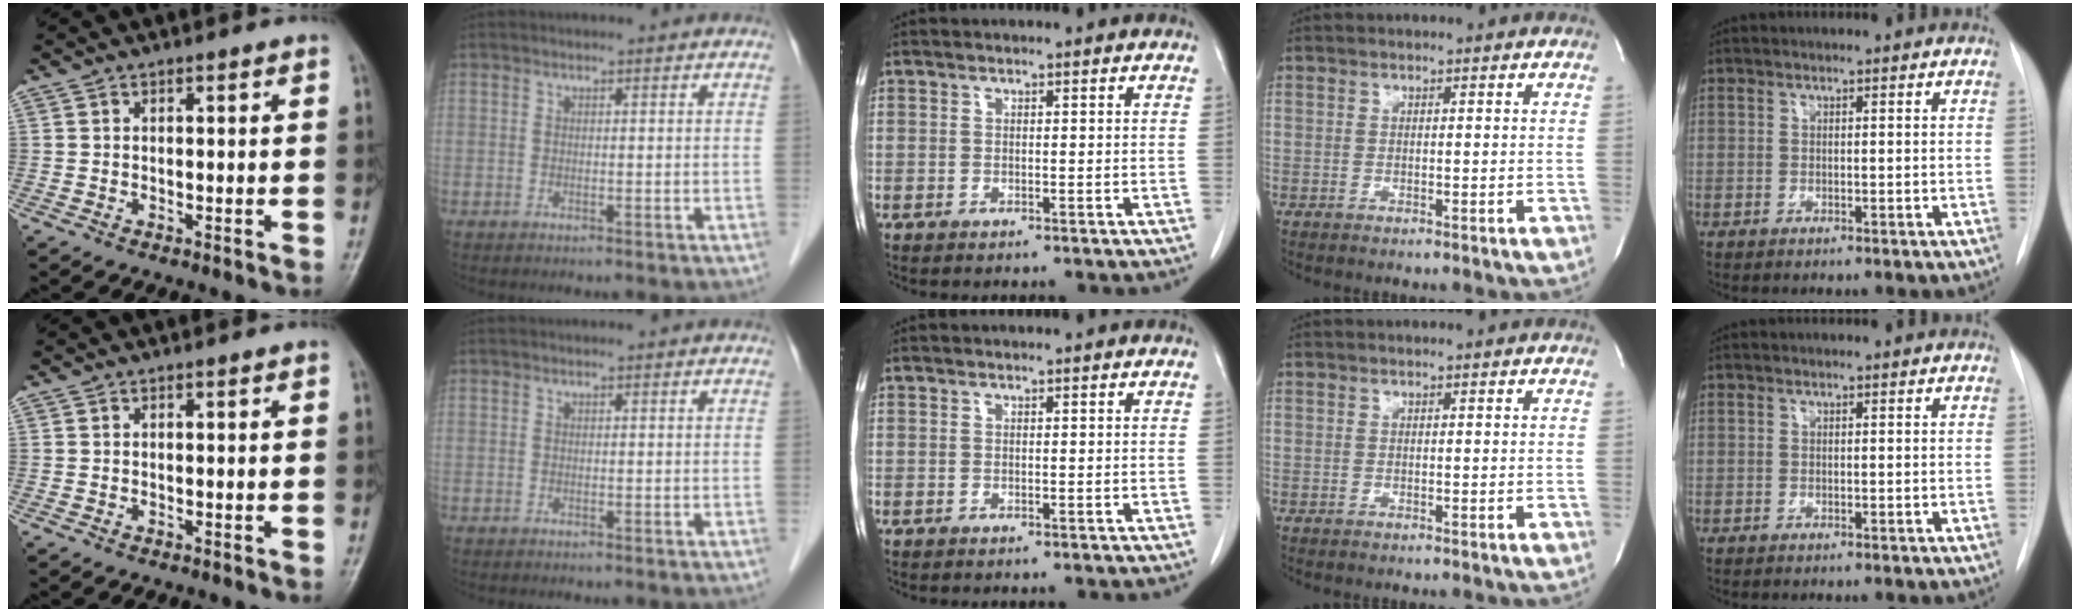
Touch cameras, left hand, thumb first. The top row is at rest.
{}